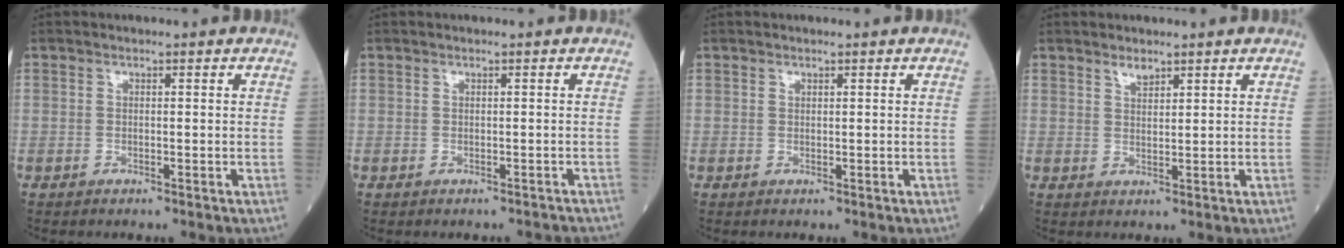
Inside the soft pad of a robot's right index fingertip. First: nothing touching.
{"total": 1.2, "force": [-1.1, 0.4, 0.3], "torque": [0.000, -0.001, -0.013]}
{"total": 0.0}
{"total": 1.8, "force": [1.5, 0.6, 0.8], "torque": [-0.013, -0.003, 0.028]}